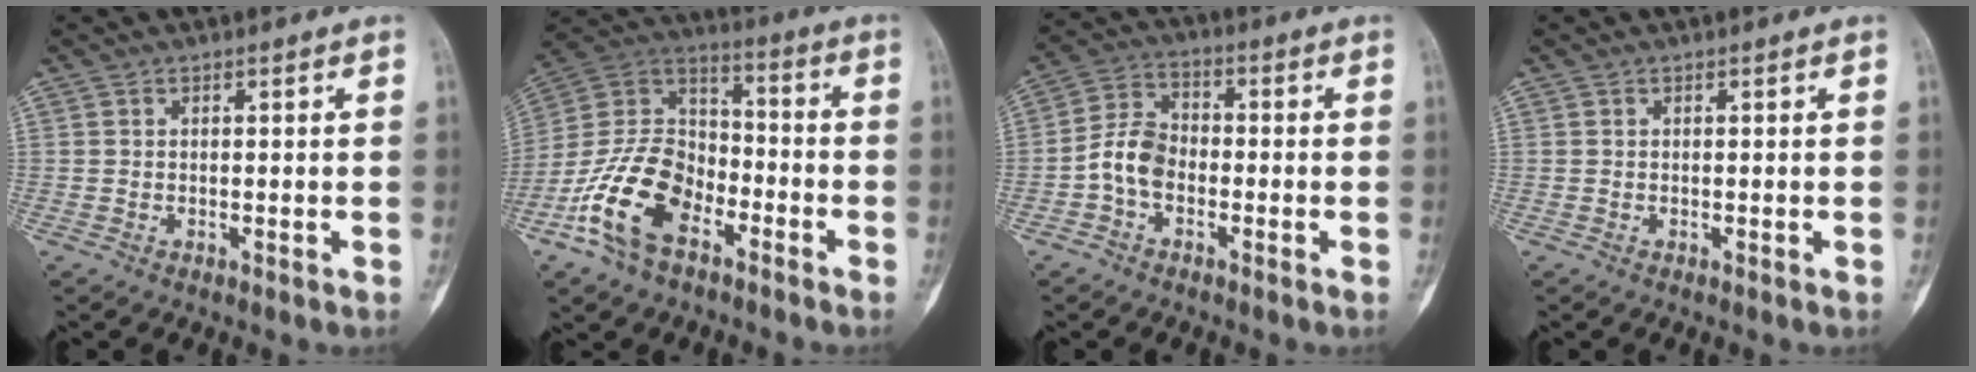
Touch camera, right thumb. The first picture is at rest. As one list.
[{"total": 17.5, "force": [-8.5, 10.4, 11.1], "torque": [-0.207, 0.066, -0.167]}, {"total": 7.0, "force": [-2.2, 4.8, 4.6], "torque": [-0.077, 0.028, -0.055]}, {"total": 0.0}]